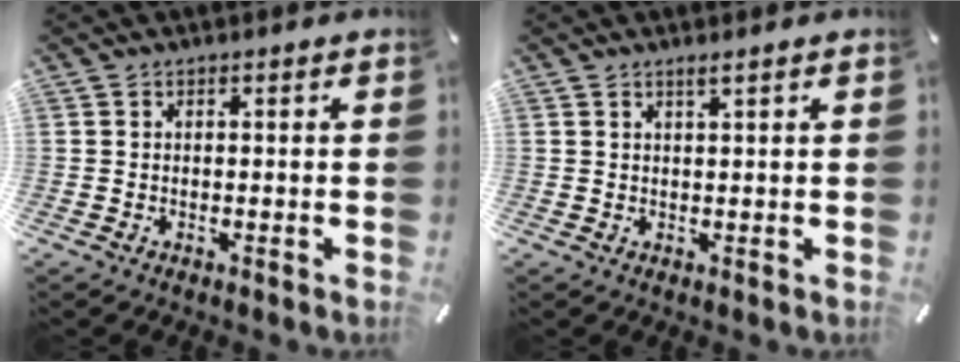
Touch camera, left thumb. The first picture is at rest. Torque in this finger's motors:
{"motor_torque": [0.01, 0.01, 0.04, -0.20, 0.04]}